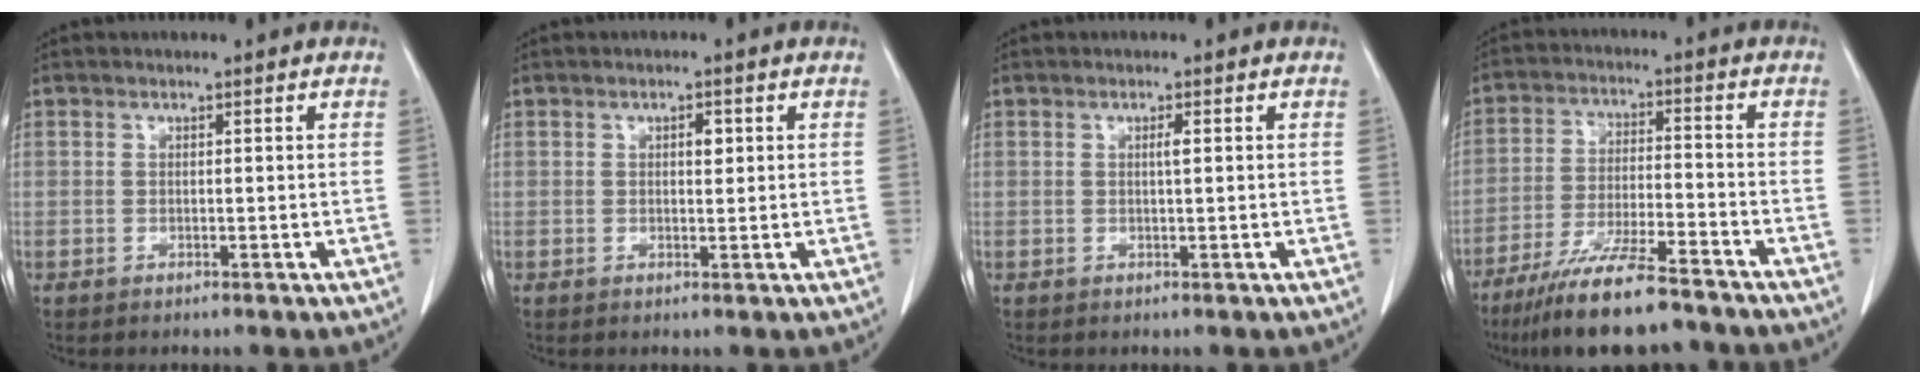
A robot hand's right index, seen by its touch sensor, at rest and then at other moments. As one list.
[{"total": 1.6, "force": [0.5, 0.7, 1.3], "torque": [-0.018, 0.001, 0.008]}, {"total": 0.9, "force": [0.2, 0.0, 0.9], "torque": [-0.016, 0.002, 0.003]}, {"total": 13.4, "force": [-10.8, 1.6, 7.8], "torque": [-0.138, -0.027, -0.182]}]